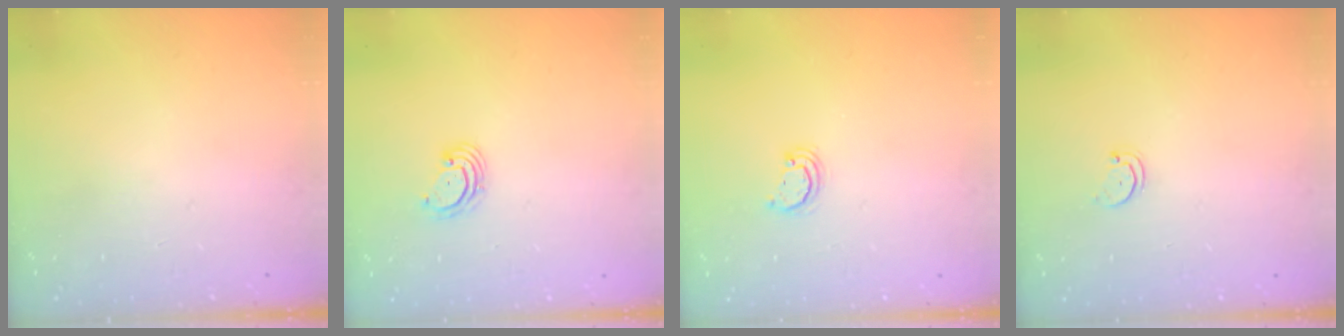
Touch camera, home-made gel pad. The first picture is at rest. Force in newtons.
{"total": 2.8, "press": 2.8, "slide": 0.2}
{"total": 2.5, "press": 2.5, "slide": 0.3}
{"total": 1.5, "press": 1.5, "slide": 0.3}